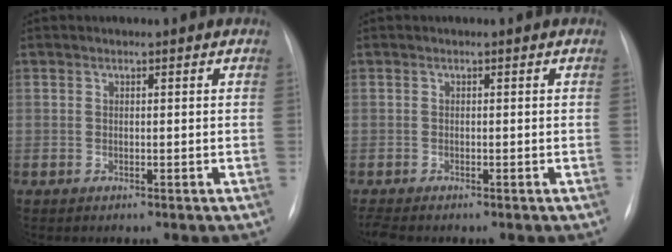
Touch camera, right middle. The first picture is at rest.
{"total": 1.9, "force": [-1.7, 0.2, 0.9], "torque": [-0.018, -0.006, -0.027]}